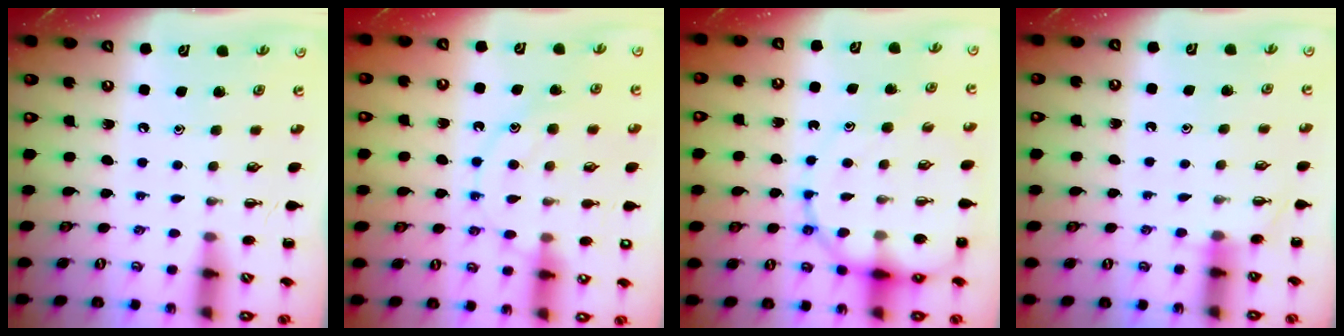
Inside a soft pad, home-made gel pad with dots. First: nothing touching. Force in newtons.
{"total": 13.9, "press": 13.9, "slide": 0.7}
{"total": 14.0, "press": 13.6, "slide": 3.5}
{"total": 3.0, "press": 2.9, "slide": 0.9}